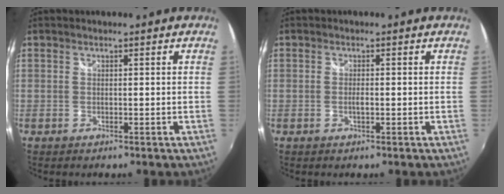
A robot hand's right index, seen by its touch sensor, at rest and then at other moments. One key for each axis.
{"total": 1.0, "fx": -0.4, "fy": 0.2, "fz": 1.0, "tx": -0.020, "ty": -0.001, "tz": -0.008}